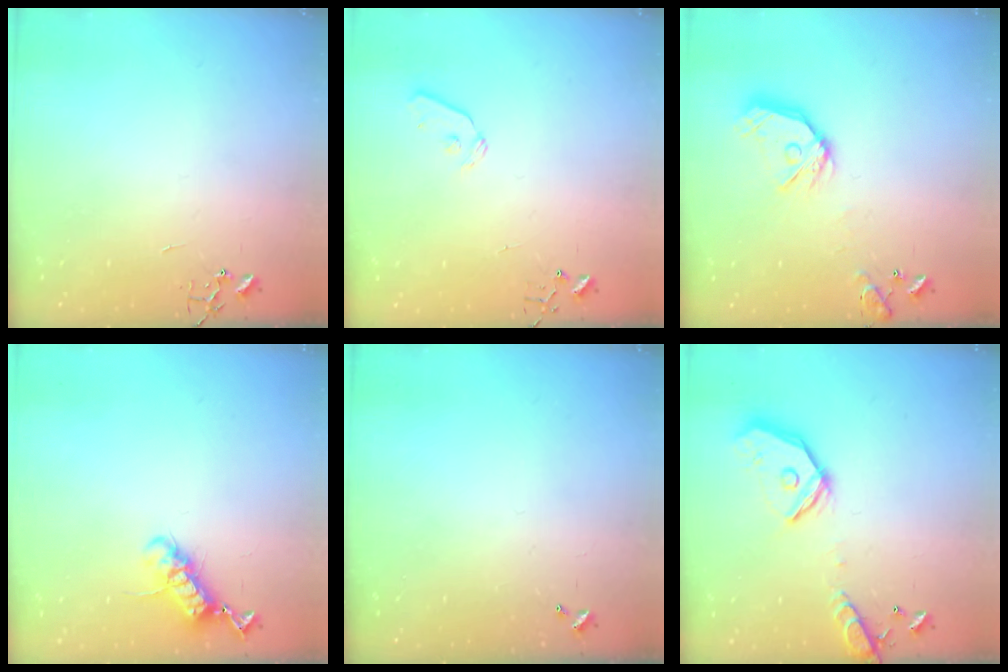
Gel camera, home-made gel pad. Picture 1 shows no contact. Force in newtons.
{"total": 8.7, "press": 8.7, "slide": 0.9}
{"total": 15.3, "press": 15.1, "slide": 2.1}
{"total": 11.8, "press": 11.7, "slide": 1.4}
{"total": 0.0}
{"total": 17.6, "press": 17.4, "slide": 2.7}